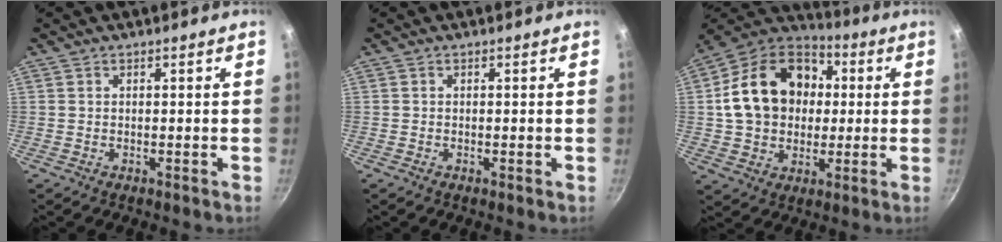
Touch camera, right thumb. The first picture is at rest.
{"total": 0.0}
{"total": 20.5, "force": [2.5, 15.9, 12.6], "torque": [-0.195, 0.032, 0.037]}